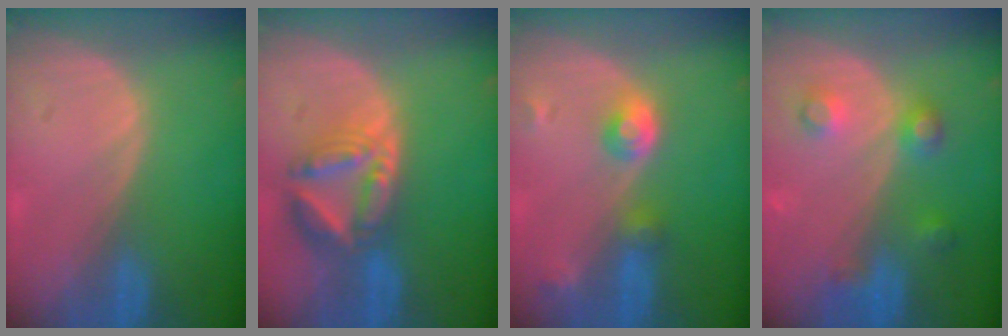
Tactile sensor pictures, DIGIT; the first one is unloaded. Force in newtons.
{"total": 8.2, "press": 7.1, "slide": 4.2}
{"total": 4.5, "press": 4.1, "slide": 1.8}
{"total": 4.5, "press": 4.5, "slide": 0.1}